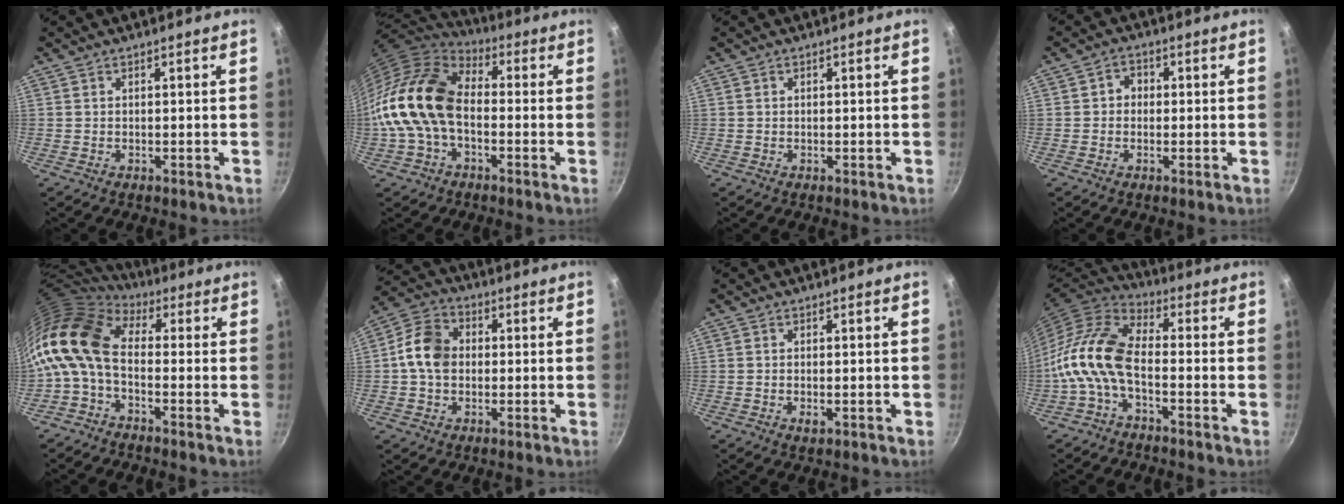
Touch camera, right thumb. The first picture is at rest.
{"total": 15.8, "force": [-2.1, 10.4, 11.7], "torque": [-0.204, 0.039, -0.057]}
{"total": 0.0}
{"total": 2.9, "force": [0.0, 2.6, 1.2], "torque": [-0.001, 0.008, -0.005]}
{"total": 12.5, "force": [-0.2, 7.7, 9.9], "torque": [-0.189, 0.021, -0.025]}
{"total": 9.8, "force": [0.1, 7.6, 6.2], "torque": [-0.092, 0.020, -0.015]}
{"total": 1.5, "force": [-0.4, 0.6, 1.4], "torque": [-0.028, -0.002, -0.008]}
{"total": 11.8, "force": [-3.5, 6.0, 9.5], "torque": [-0.192, 0.042, -0.087]}